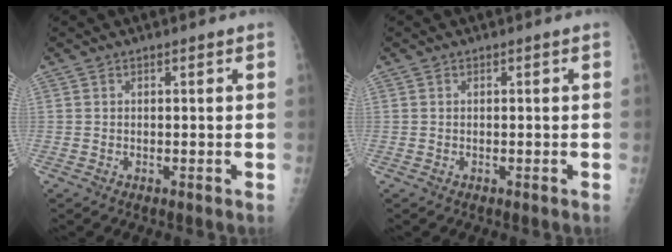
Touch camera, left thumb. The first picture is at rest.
{"total": 0.0}